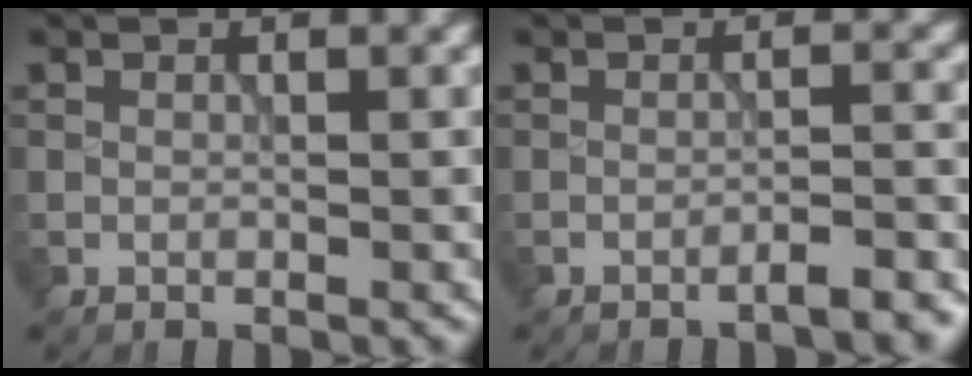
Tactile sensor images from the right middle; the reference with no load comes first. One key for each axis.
{"total": 2.9, "fx": -2.0, "fy": 0.6, "fz": 2.0, "tx": -0.019, "ty": 0.008, "tz": -0.037}